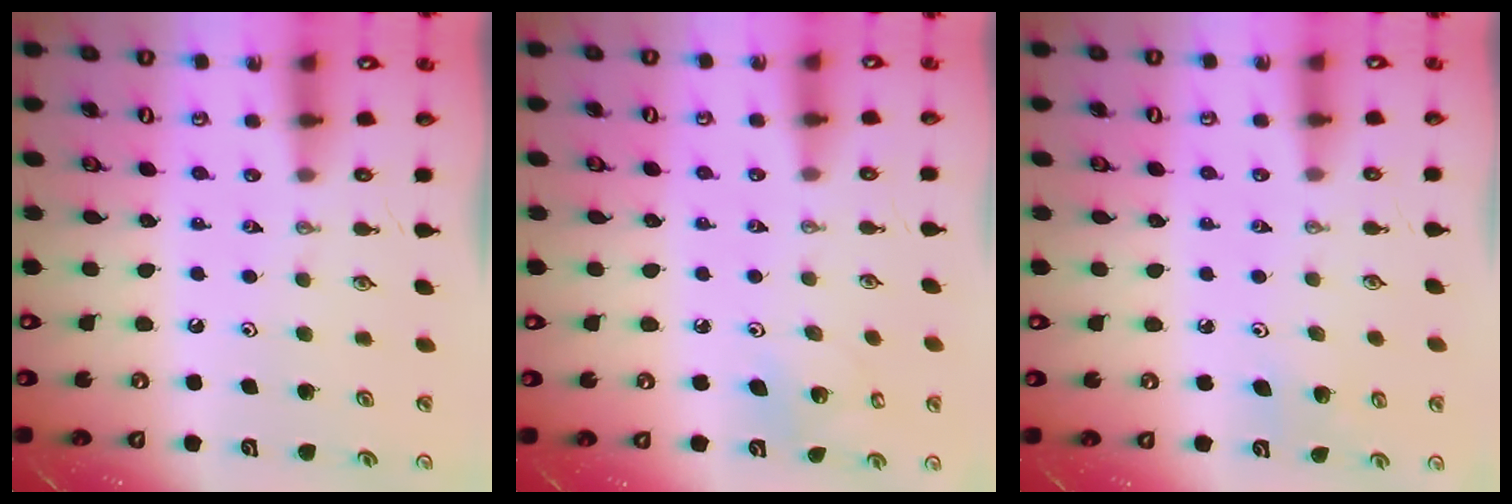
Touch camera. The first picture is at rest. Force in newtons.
{"total": 4.4, "press": 4.4, "slide": 0.2}
{"total": 4.1, "press": 4.1, "slide": 0.3}